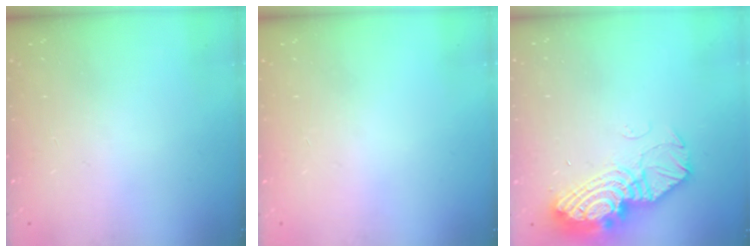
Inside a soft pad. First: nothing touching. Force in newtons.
{"total": 1.2, "press": 1.2, "slide": 0.2}
{"total": 15.3, "press": 15.3, "slide": 0.9}